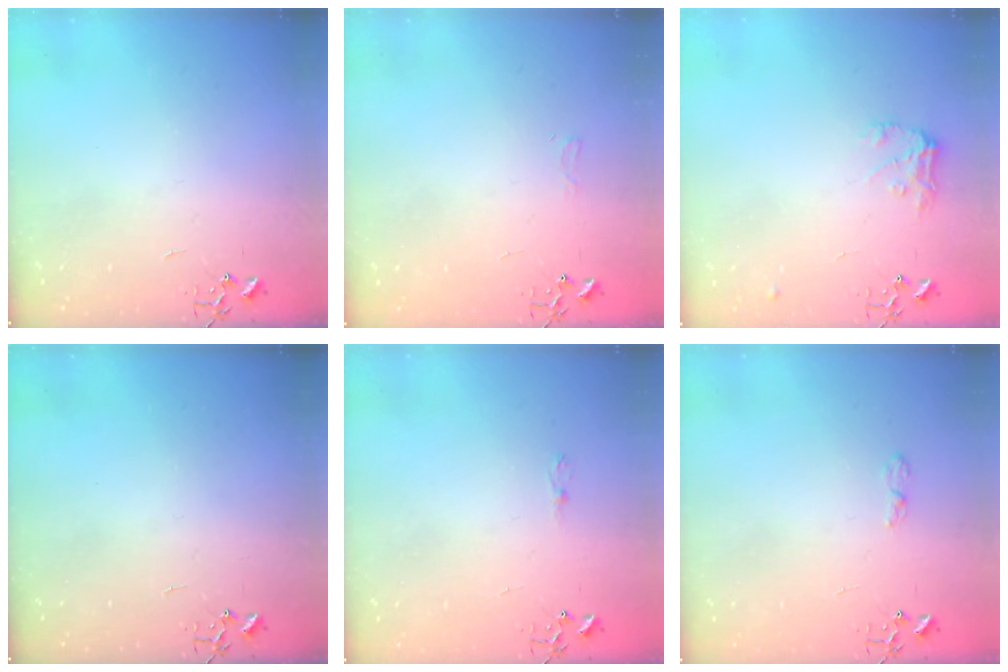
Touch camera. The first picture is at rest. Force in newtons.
{"total": 6.0, "press": 6.0, "slide": 0.4}
{"total": 9.1, "press": 9.1, "slide": 0.4}
{"total": 0.0}
{"total": 4.1, "press": 4.1, "slide": 0.5}
{"total": 4.8, "press": 4.8, "slide": 0.5}